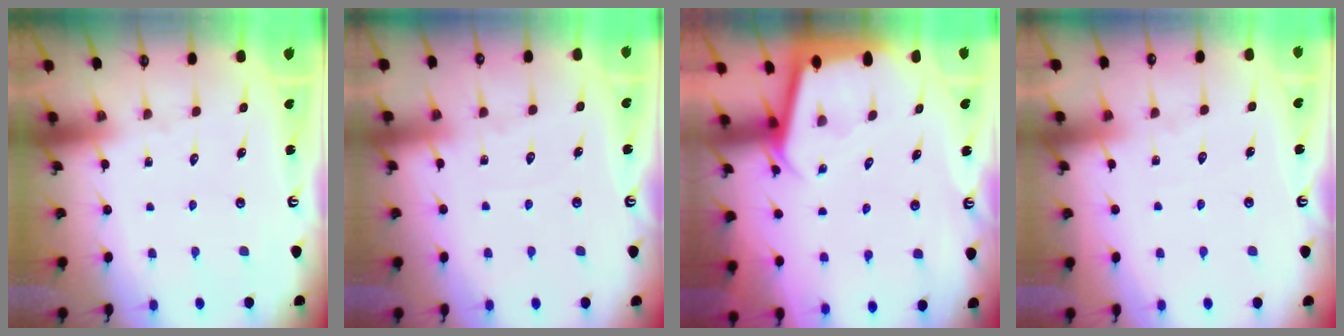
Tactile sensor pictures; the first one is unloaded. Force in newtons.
{"total": 3.4, "press": 3.3, "slide": 0.4}
{"total": 2.5, "press": 2.5, "slide": 0.1}
{"total": 2.2, "press": 2.2, "slide": 0.4}